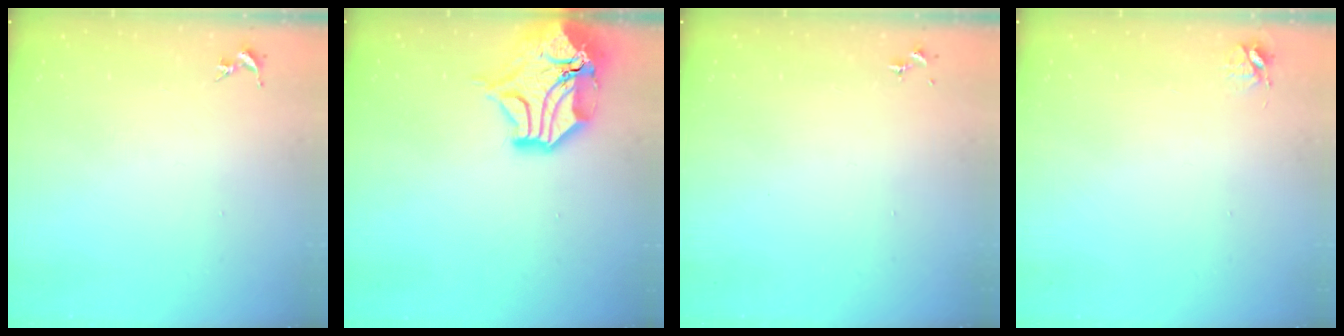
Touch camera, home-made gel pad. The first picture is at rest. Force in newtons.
{"total": 17.9, "press": 17.7, "slide": 2.6}
{"total": 0.0}
{"total": 4.7, "press": 4.7, "slide": 0.6}